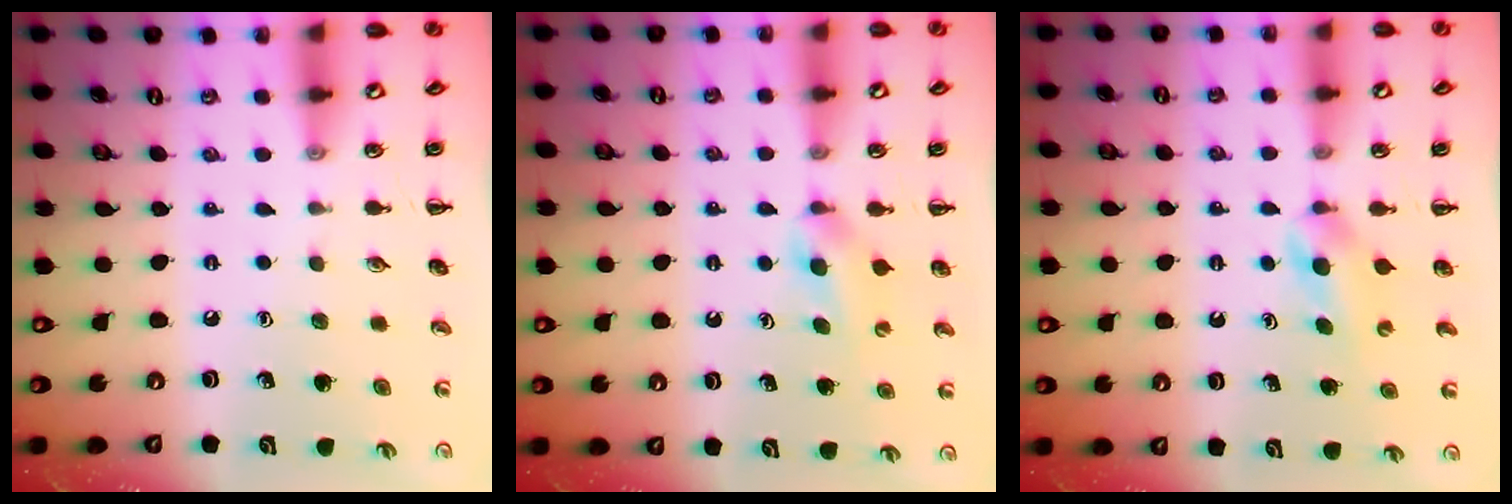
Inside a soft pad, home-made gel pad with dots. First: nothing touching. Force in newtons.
{"total": 3.7, "press": 3.4, "slide": 1.5}
{"total": 3.7, "press": 3.5, "slide": 1.4}